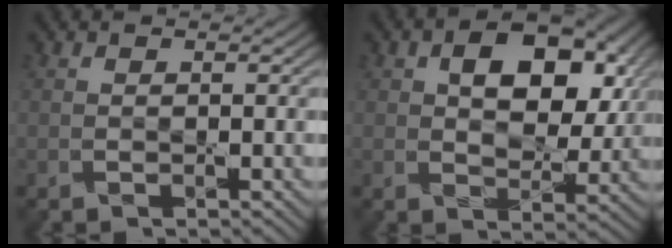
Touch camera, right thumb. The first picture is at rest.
{"total": 10.0, "force": [2.9, 6.2, 7.3], "torque": [-0.110, 0.000, 0.040]}